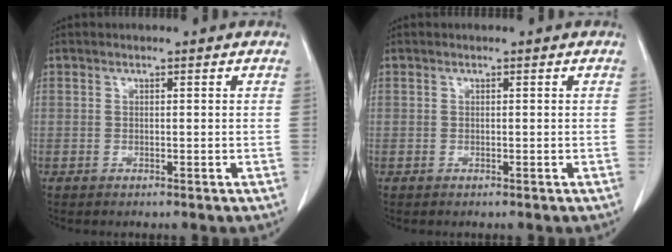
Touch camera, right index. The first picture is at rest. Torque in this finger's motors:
{"motor_torque": [0.00, 0.00, 0.00, 0.00]}